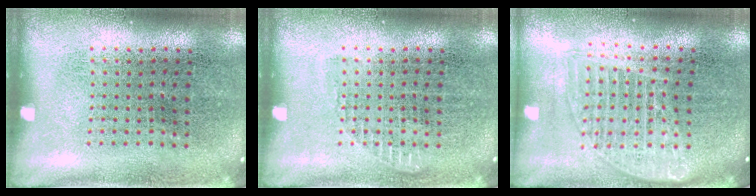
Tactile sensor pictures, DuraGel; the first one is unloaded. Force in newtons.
{"total": 0.5, "press": 0.5, "slide": 0.2}
{"total": 1.6, "press": 1.4, "slide": 0.8}